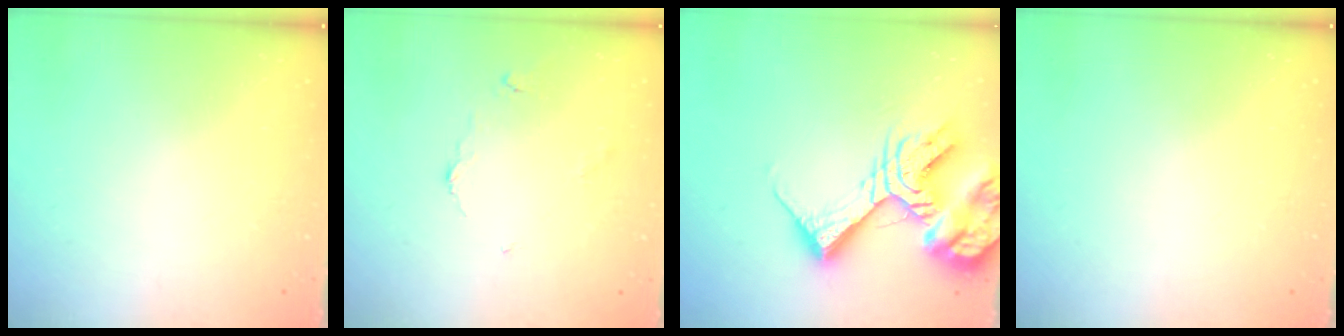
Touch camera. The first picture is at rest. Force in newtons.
{"total": 2.6, "press": 2.5, "slide": 0.4}
{"total": 18.1, "press": 18.0, "slide": 2.0}
{"total": 0.0}